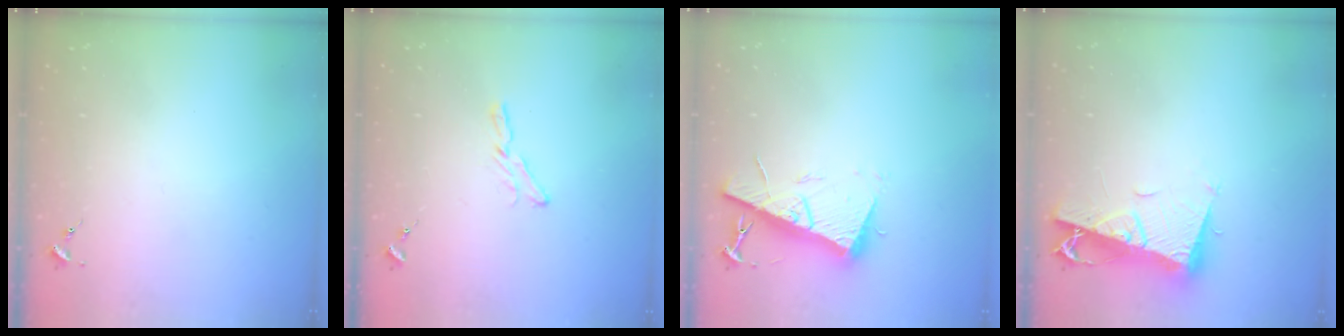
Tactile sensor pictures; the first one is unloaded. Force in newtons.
{"total": 5.4, "press": 5.4, "slide": 0.2}
{"total": 13.2, "press": 13.1, "slide": 1.3}
{"total": 11.5, "press": 11.5, "slide": 1.2}